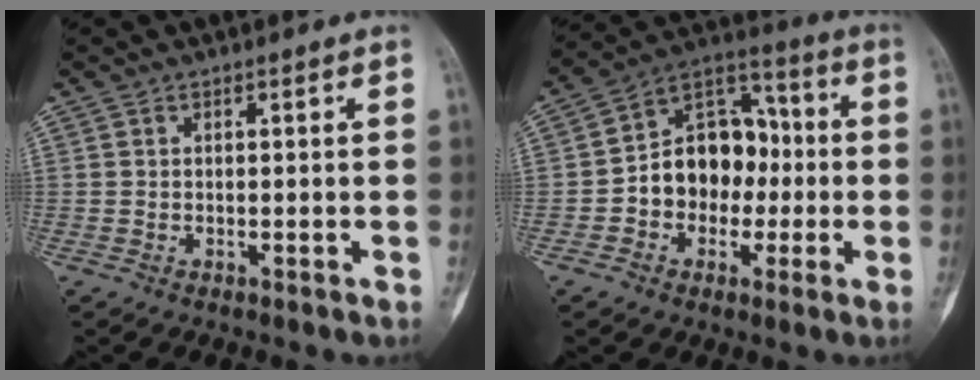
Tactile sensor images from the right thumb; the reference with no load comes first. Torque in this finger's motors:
{"motor_torque": [0.65, 0.65, 0.73, -0.79, 0.23]}